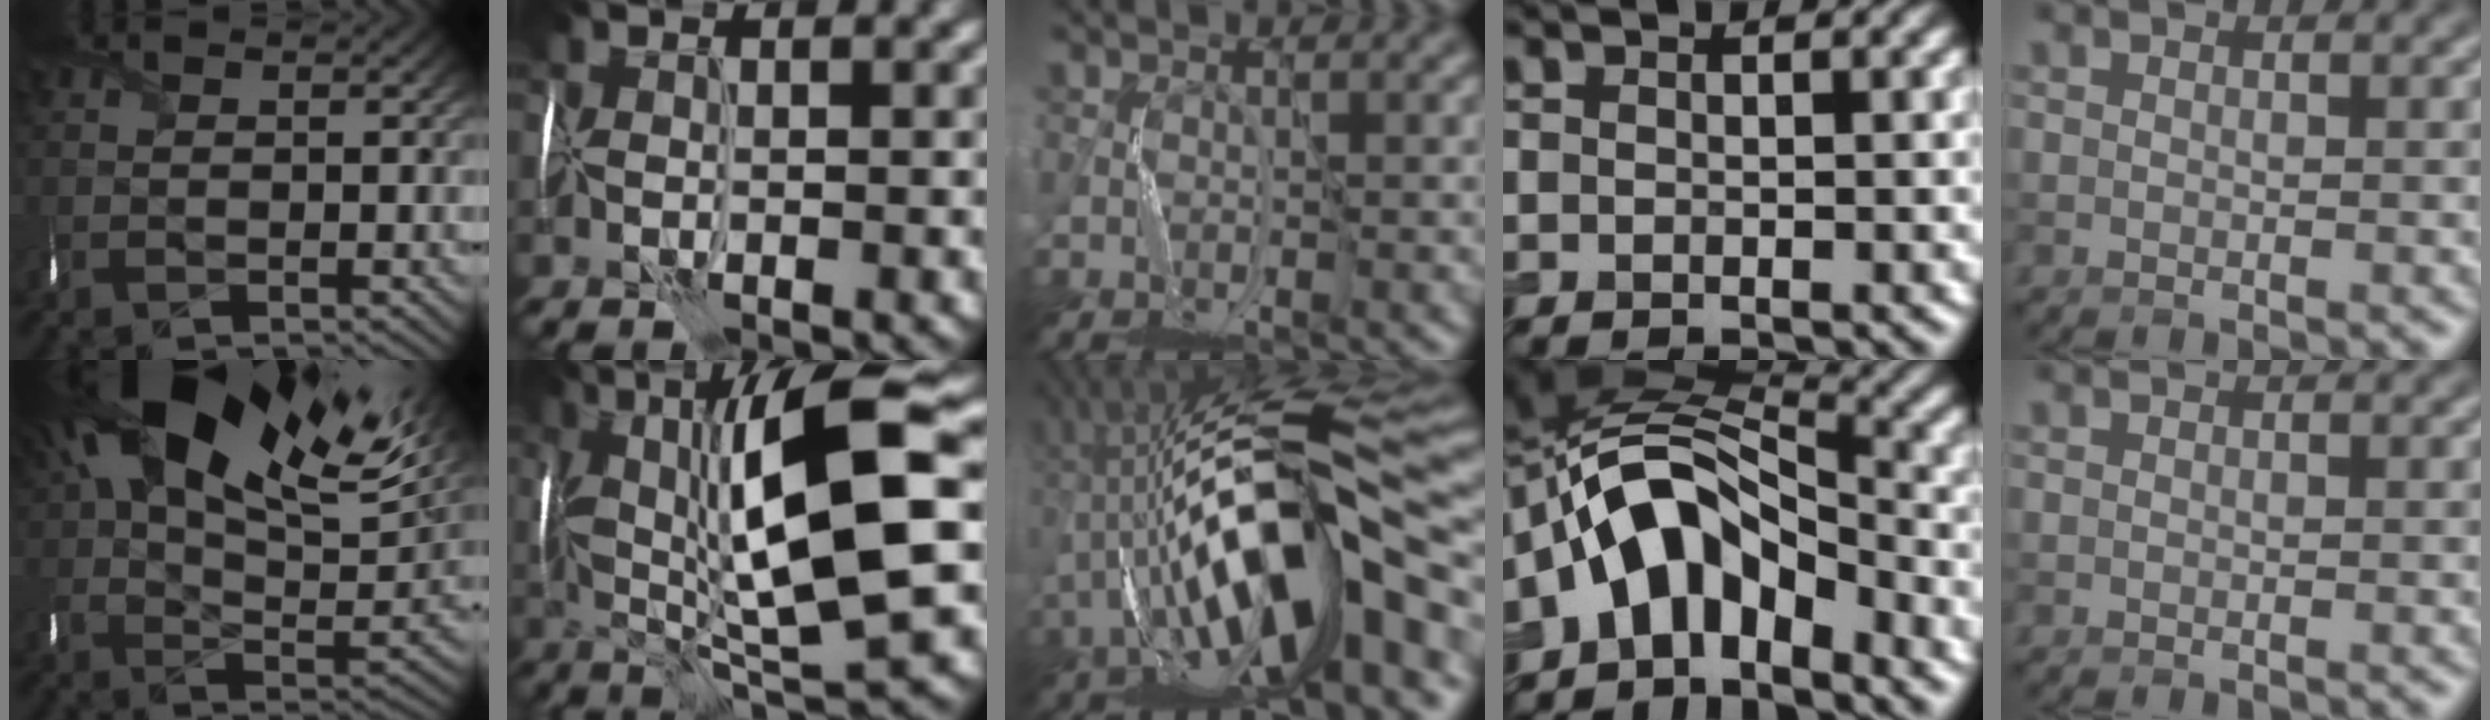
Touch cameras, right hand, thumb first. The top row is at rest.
{"thumb": {"total": 24.3, "force": [12.3, 12.7, 16.7], "torque": [-0.311, 0.054, 0.197]}, "index": {"total": 13.9, "force": [1.9, 3.2, 13.4], "torque": [-0.216, 0.009, 0.037]}, "middle": {"total": 15.1, "force": [-2.2, 4.6, 14.2], "torque": [-0.249, 0.033, -0.038]}, "ring": {"total": 8.3, "force": [-4.1, 5.0, 5.2], "torque": [-0.071, 0.016, -0.081]}}